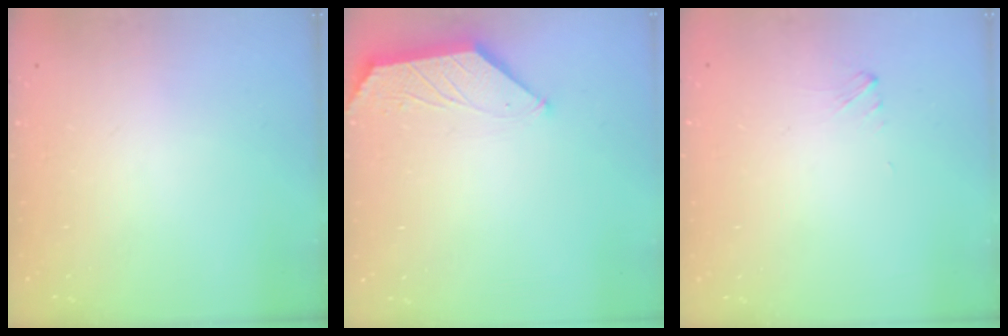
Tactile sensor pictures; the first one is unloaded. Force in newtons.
{"total": 1.7, "press": 1.7, "slide": 0.4}
{"total": 1.5, "press": 1.5, "slide": 0.2}